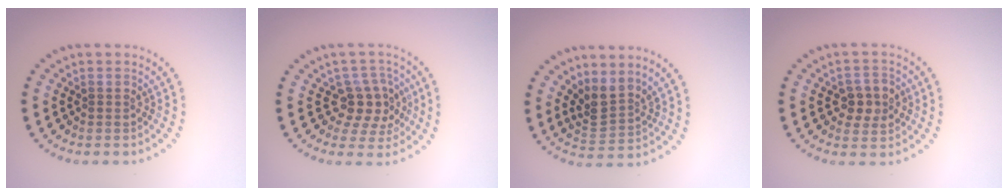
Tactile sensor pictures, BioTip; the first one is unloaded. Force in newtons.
{"total": 3.5, "press": 3.1, "slide": 1.6}
{"total": 3.0, "press": 2.1, "slide": 2.2}
{"total": 2.7, "press": 2.7, "slide": 0.4}